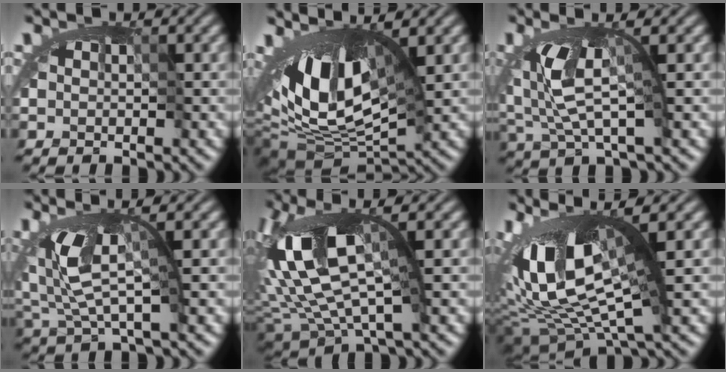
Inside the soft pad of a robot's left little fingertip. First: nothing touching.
{"total": 10.9, "force": [1.0, 4.7, 9.7], "torque": [-0.165, 0.001, 0.018]}
{"total": 3.1, "force": [-0.7, 0.6, 3.0], "torque": [-0.067, -0.014, -0.011]}
{"total": 2.9, "force": [-0.6, 0.3, 2.8], "torque": [-0.065, -0.016, -0.011]}
{"total": 9.5, "force": [-0.8, 3.4, 8.8], "torque": [-0.184, -0.008, -0.025]}
{"total": 10.4, "force": [-0.9, 3.5, 9.8], "torque": [-0.175, -0.007, -0.015]}